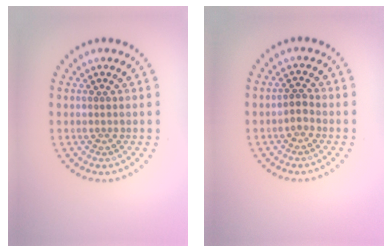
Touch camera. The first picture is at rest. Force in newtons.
{"total": 1.1, "press": 0.9, "slide": 0.6}